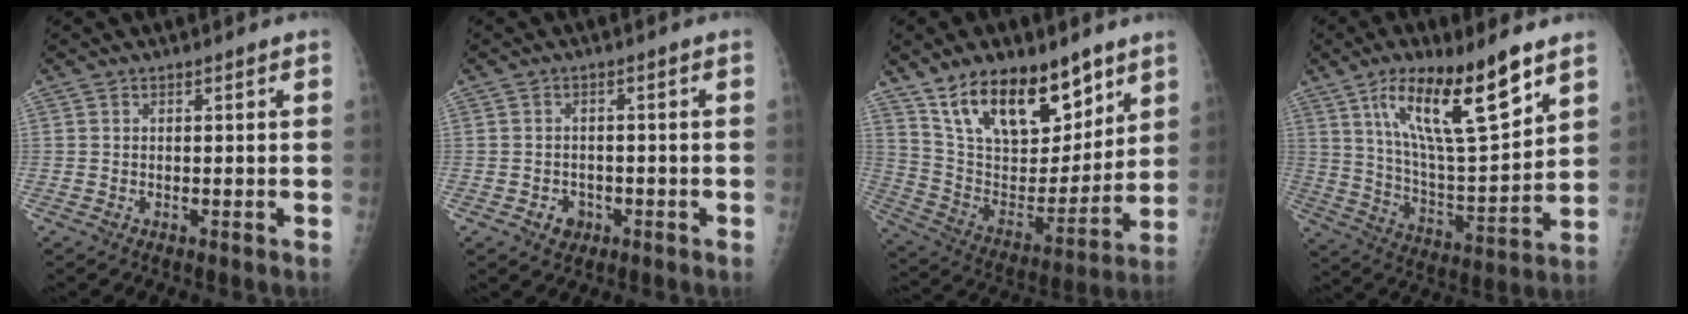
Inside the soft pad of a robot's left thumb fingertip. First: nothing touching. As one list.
[{"total": 2.8, "force": [-1.2, 2.4, 0.9], "torque": [0.001, 0.007, -0.015]}, {"total": 22.0, "force": [13.9, 10.6, 13.3], "torque": [-0.177, -0.059, 0.253]}, {"total": 19.6, "force": [11.1, 4.9, 15.4], "torque": [-0.242, -0.053, 0.204]}]